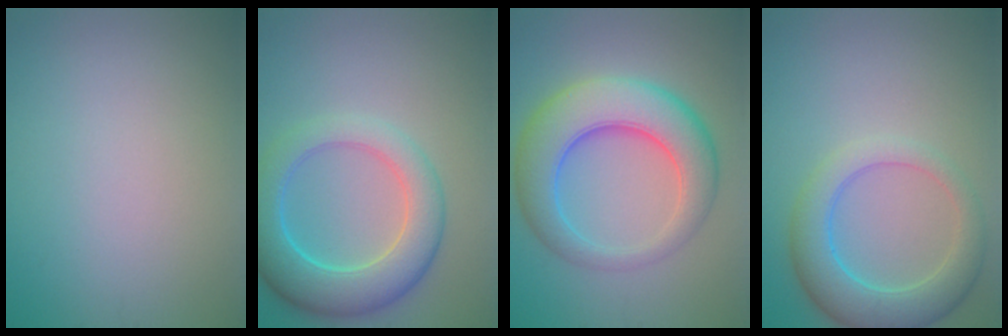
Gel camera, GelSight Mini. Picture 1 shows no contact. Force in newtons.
{"total": 6.9, "press": 6.8, "slide": 0.5}
{"total": 8.1, "press": 8.0, "slide": 0.2}
{"total": 5.4, "press": 5.4, "slide": 0.3}